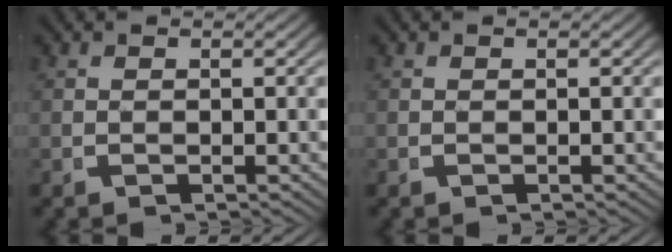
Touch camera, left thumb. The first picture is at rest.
{"total": 0.0}